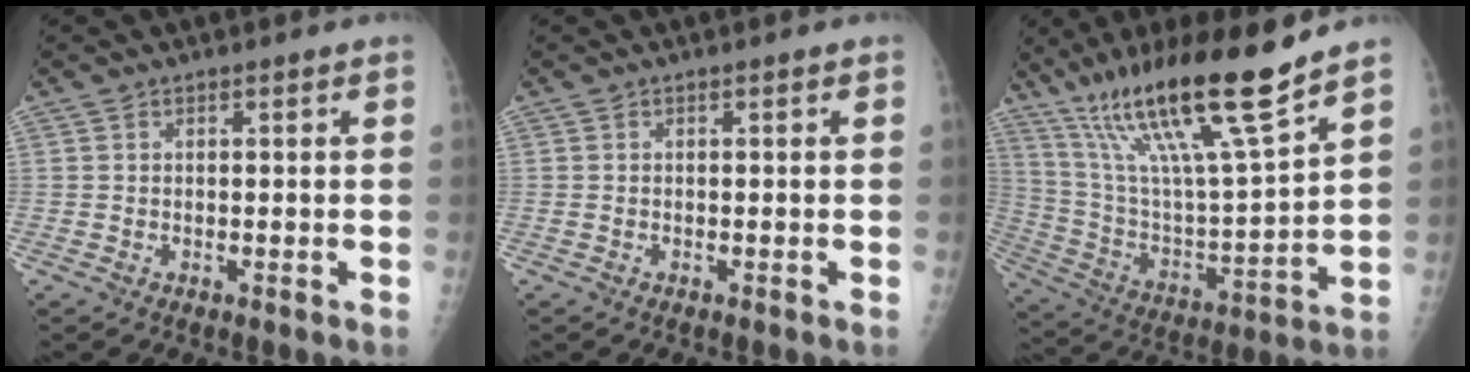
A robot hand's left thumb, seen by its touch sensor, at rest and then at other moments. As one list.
[{"total": 0.0}, {"total": 21.9, "force": [15.0, 2.1, 15.9], "torque": [-0.267, -0.063, 0.274]}]